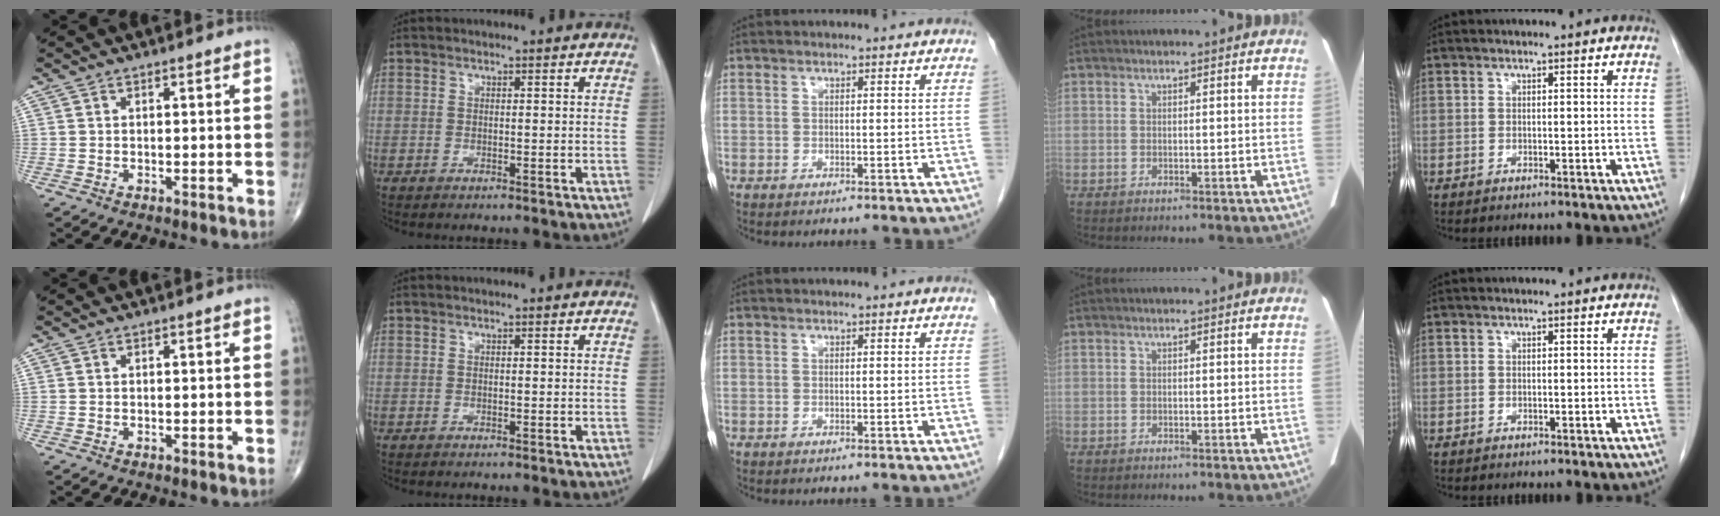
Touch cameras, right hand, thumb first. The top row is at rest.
{}